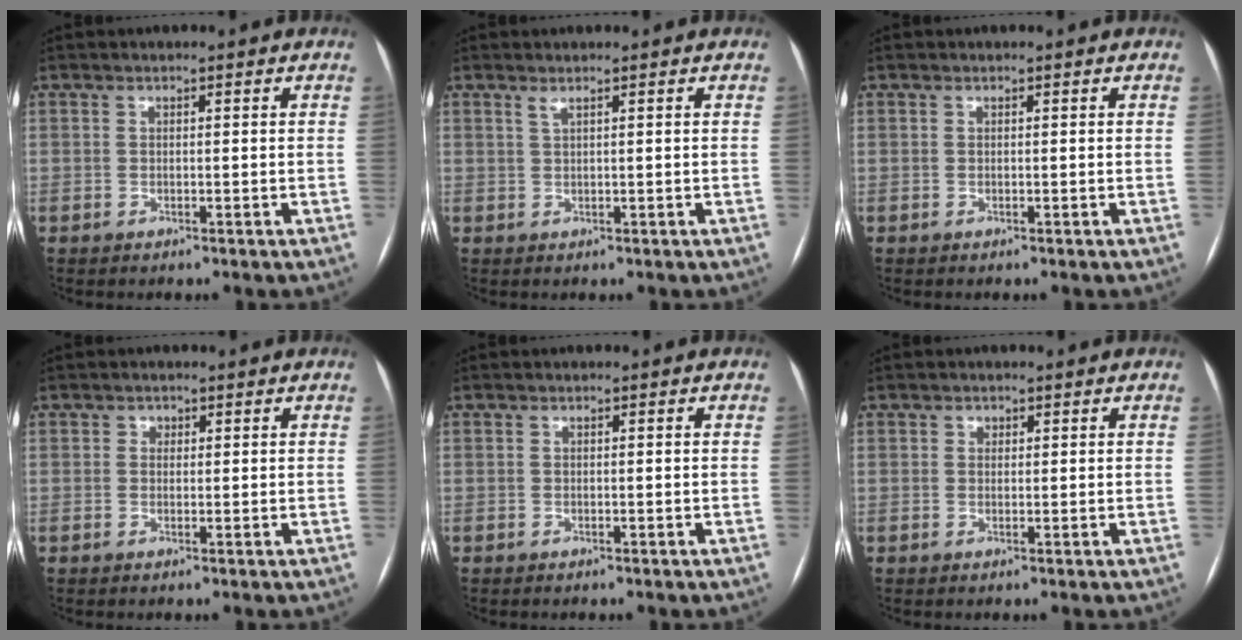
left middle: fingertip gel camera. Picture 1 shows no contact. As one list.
[{"total": 0.9, "force": [0.6, -0.1, 0.7], "torque": [-0.018, 0.002, 0.016]}, {"total": 0.0}, {"total": 1.0, "force": [0.5, 0.9, 0.1], "torque": [0.006, 0.001, 0.005]}, {"total": 0.0}, {"total": 1.0, "force": [0.6, 0.8, 0.2], "torque": [0.003, 0.000, 0.007]}]